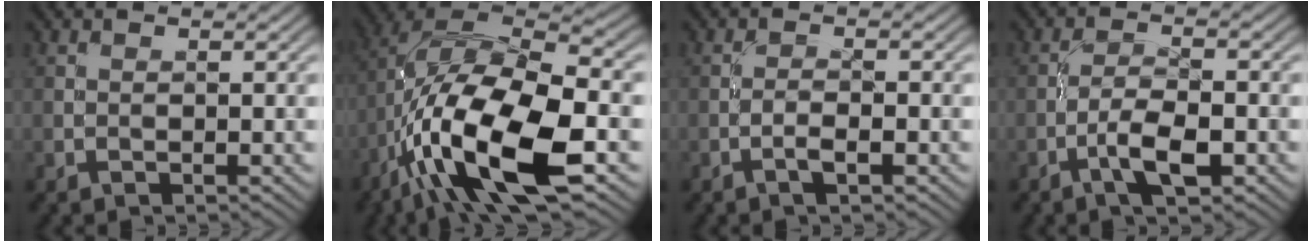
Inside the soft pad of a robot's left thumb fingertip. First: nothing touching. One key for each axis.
{"total": 16.8, "fx": -6.5, "fy": 6.2, "fz": 14.2, "tx": -0.279, "ty": -0.010, "tz": -0.119}
{"total": 1.8, "fx": -1.0, "fy": 0.3, "fz": 1.4, "tx": -0.030, "ty": 0.005, "tz": -0.024}
{"total": 4.7, "fx": -2.3, "fy": 1.3, "fz": 3.9, "tx": -0.077, "ty": 0.007, "tz": -0.047}